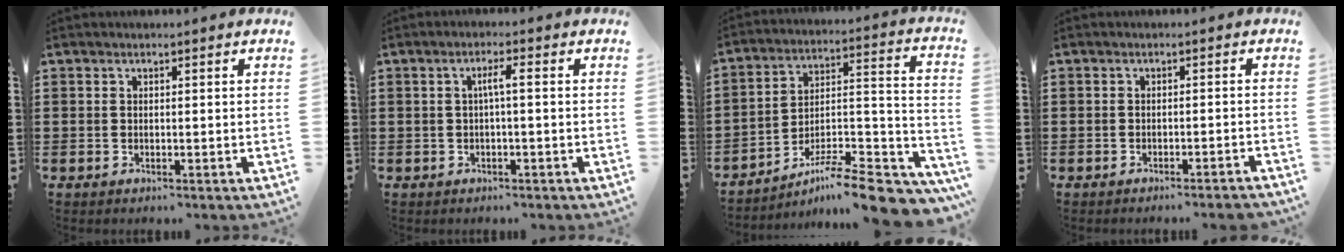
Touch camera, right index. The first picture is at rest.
{"total": 2.5, "force": [-0.1, 0.1, 2.5], "torque": [-0.047, 0.003, -0.006]}
{"total": 10.0, "force": [-8.2, 1.2, 5.6], "torque": [-0.078, 0.013, -0.157]}
{"total": 1.1, "force": [-1.0, -0.2, 0.4], "torque": [-0.007, 0.002, -0.020]}